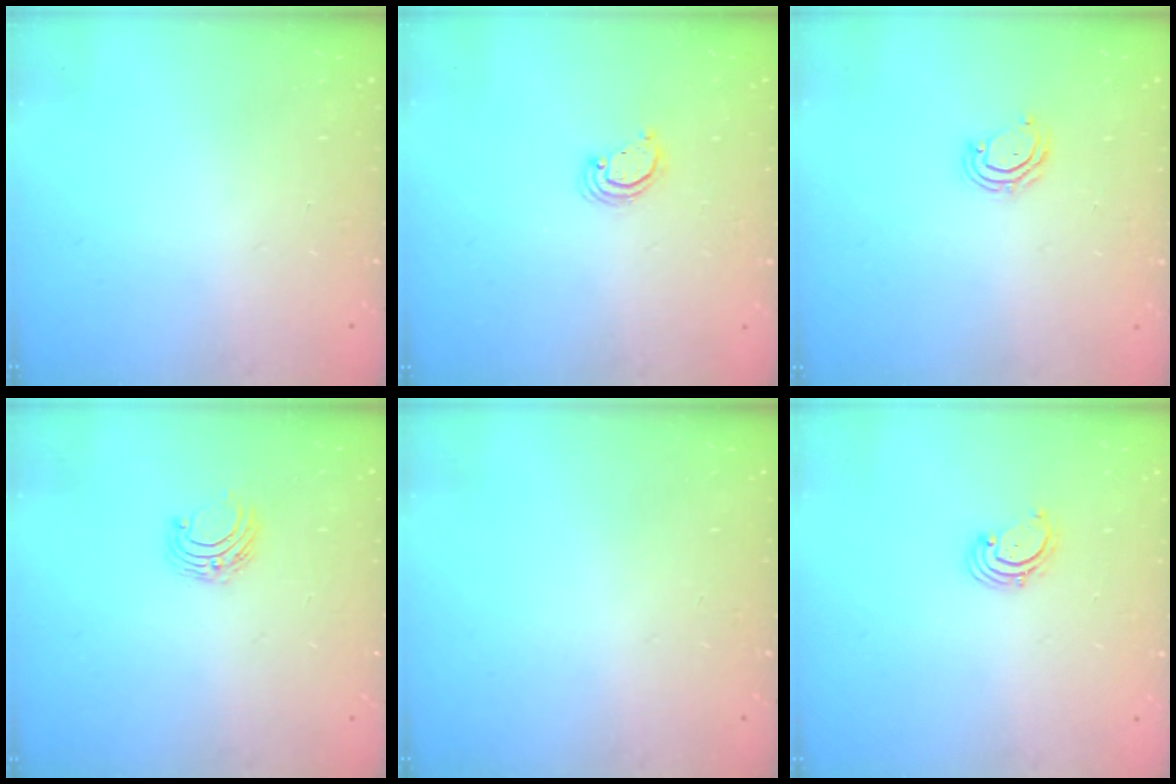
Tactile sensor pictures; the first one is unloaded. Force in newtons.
{"total": 2.6, "press": 2.6, "slide": 0.2}
{"total": 6.1, "press": 6.1, "slide": 0.5}
{"total": 5.6, "press": 5.6, "slide": 0.5}
{"total": 0.0}
{"total": 1.6, "press": 1.6, "slide": 0.2}